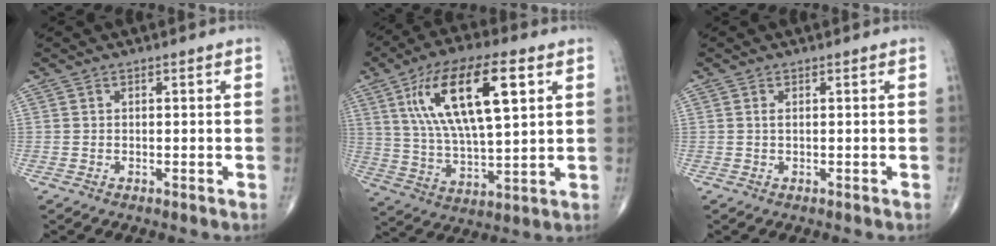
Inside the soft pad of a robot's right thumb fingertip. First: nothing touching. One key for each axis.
{"total": 19.6, "fx": 7.0, "fy": 7.0, "fz": 17.0, "tx": -0.299, "ty": -0.007, "tz": 0.125}
{"total": 0.6, "fx": 0.1, "fy": 0.2, "fz": 0.6, "tx": -0.015, "ty": -0.001, "tz": 0.000}